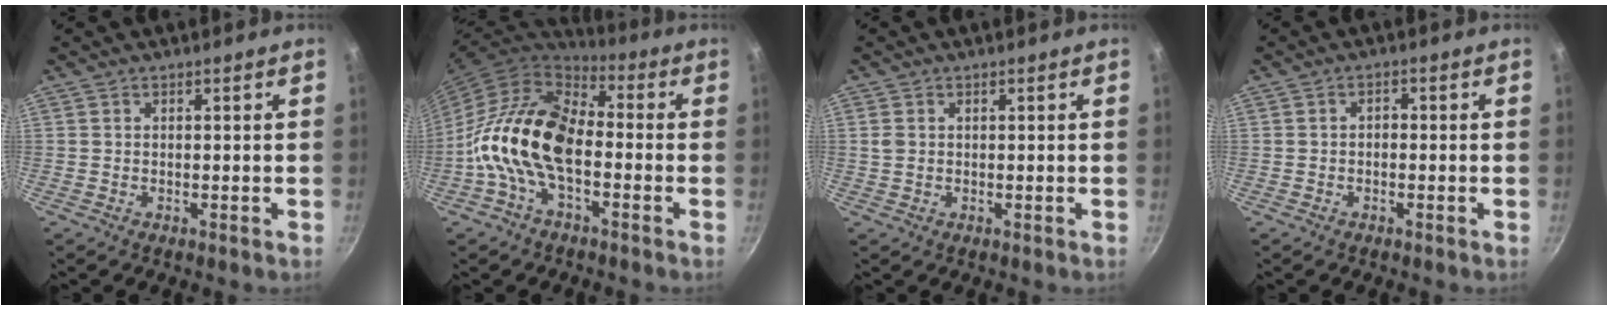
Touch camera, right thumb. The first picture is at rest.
{"total": 17.0, "force": [-3.5, 9.8, 13.4], "torque": [-0.235, 0.042, -0.086]}
{"total": 1.5, "force": [0.4, 1.1, 0.8], "torque": [-0.018, 0.005, 0.008]}
{"total": 1.3, "force": [-0.3, 1.0, 0.8], "torque": [-0.013, 0.010, -0.007]}